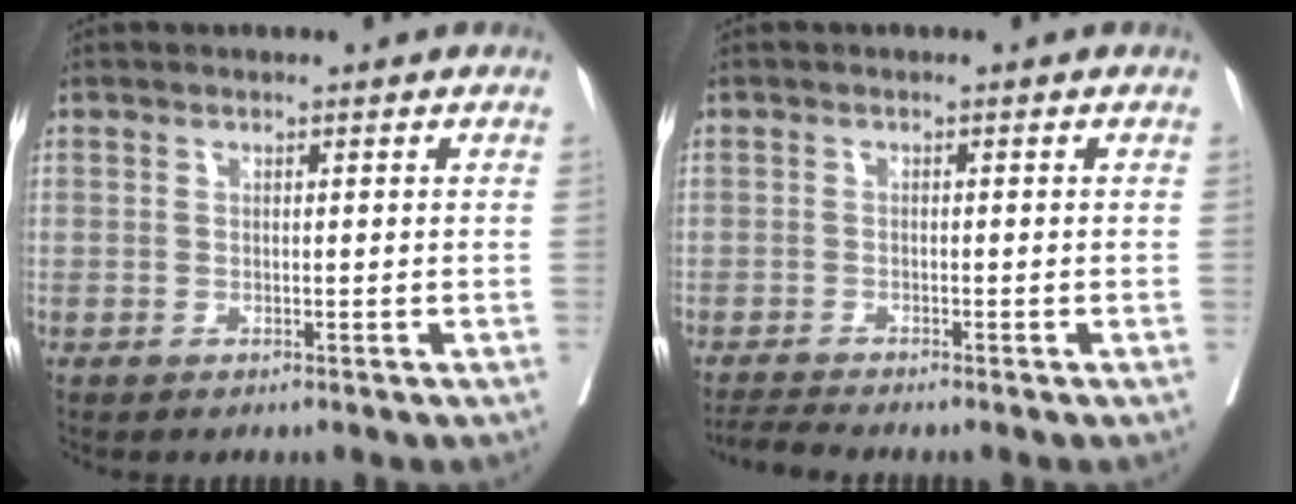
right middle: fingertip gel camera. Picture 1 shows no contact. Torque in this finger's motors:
{"motor_torque": [-0.01, 0.00, -0.01, 0.01]}